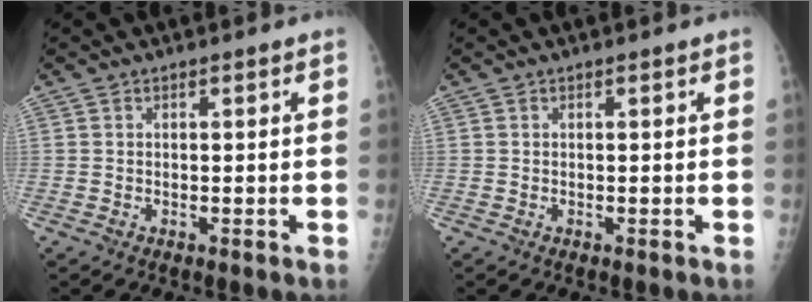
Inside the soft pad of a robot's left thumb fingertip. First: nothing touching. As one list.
[{"total": 0.0}]